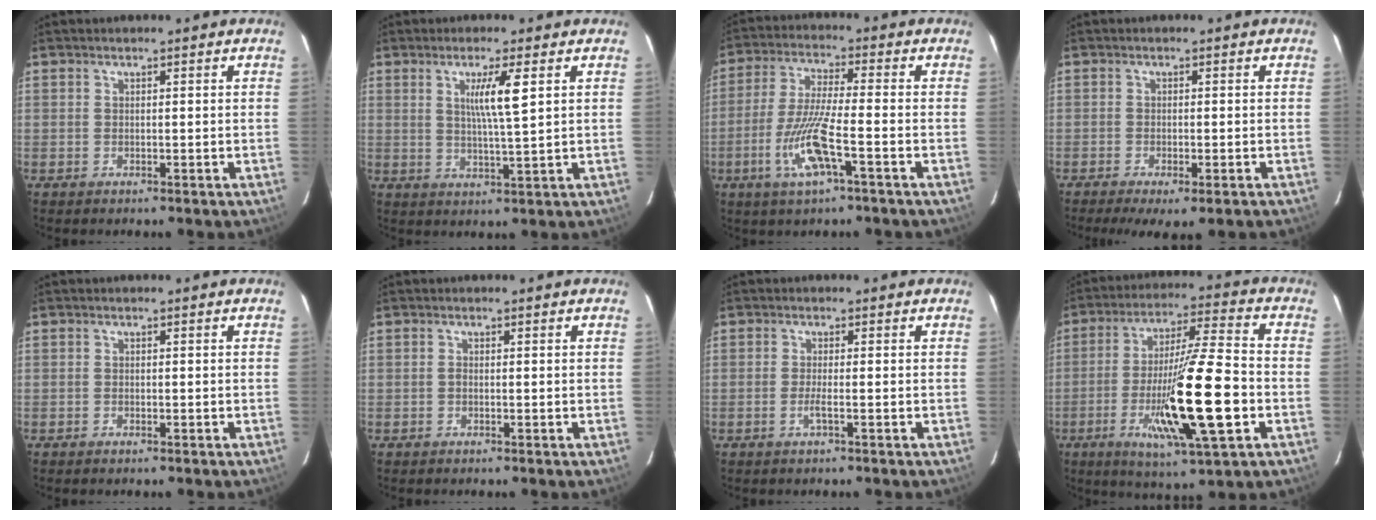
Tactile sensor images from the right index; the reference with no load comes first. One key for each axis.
{"total": 6.1, "fx": 1.9, "fy": -0.1, "fz": 5.8, "tx": -0.105, "ty": -0.005, "tz": 0.035}
{"total": 10.3, "fx": -4.1, "fy": 1.0, "fz": 9.4, "tx": -0.194, "ty": -0.010, "tz": -0.079}
{"total": 7.3, "fx": -4.8, "fy": 2.2, "fz": 5.1, "tx": -0.080, "ty": -0.015, "tz": -0.071}
{"total": 0.9, "fx": -0.6, "fy": 0.5, "fz": 0.5, "tx": -0.015, "ty": 0.000, "tz": -0.006}
{"total": 0.6, "fx": -0.2, "fy": 0.4, "fz": 0.5, "tx": -0.011, "ty": 0.002, "tz": -0.006}
{"total": 5.1, "fx": -1.9, "fy": 0.4, "fz": 4.8, "tx": -0.100, "ty": -0.008, "tz": -0.037}
{"total": 18.8, "fx": -4.9, "fy": 1.5, "fz": 18.1, "tx": -0.329, "ty": -0.015, "tz": -0.079}